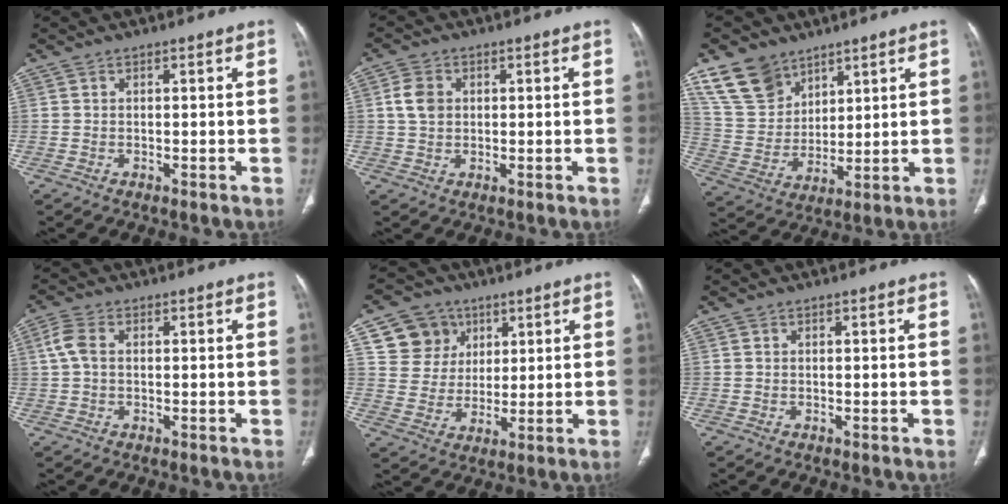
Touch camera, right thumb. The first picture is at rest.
{"total": 4.5, "force": [0.9, 3.5, 2.6], "torque": [-0.042, 0.005, 0.016]}
{"total": 12.1, "force": [8.3, 7.9, 3.9], "torque": [-0.053, -0.035, 0.179]}
{"total": 4.0, "force": [0.6, 2.5, 3.1], "torque": [-0.077, 0.015, 0.010]}
{"total": 10.1, "force": [4.6, 8.8, 2.2], "torque": [-0.006, -0.016, 0.088]}
{"total": 0.0}